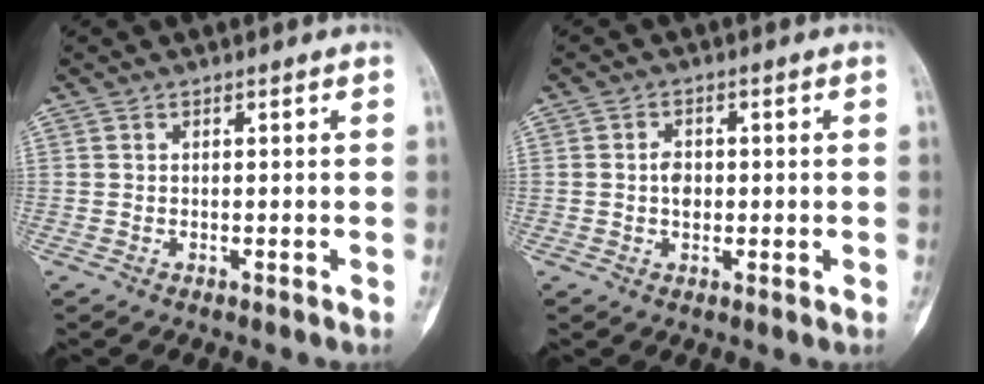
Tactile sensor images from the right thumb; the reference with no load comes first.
{"total": 3.1, "force": [-0.1, 2.3, 2.1], "torque": [-0.021, 0.005, -0.006]}